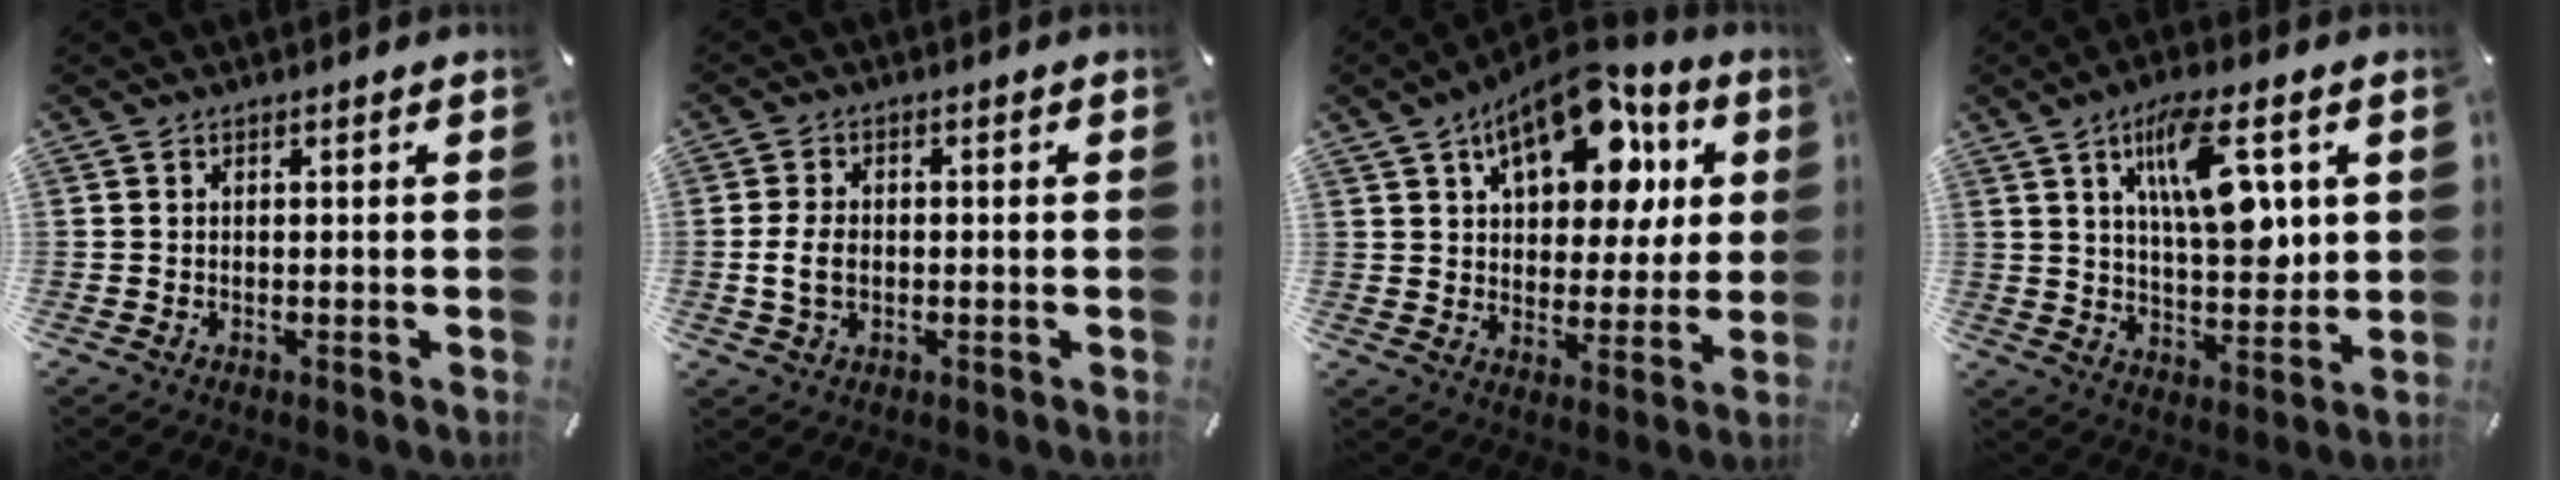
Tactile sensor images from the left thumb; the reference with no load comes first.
{"total": 5.2, "force": [-0.6, 3.6, 3.7], "torque": [-0.071, 0.002, -0.013]}
{"total": 17.7, "force": [8.9, 10.2, 11.3], "torque": [-0.171, -0.034, 0.153]}
{"total": 15.1, "force": [5.9, 6.6, 12.2], "torque": [-0.198, -0.013, 0.096]}